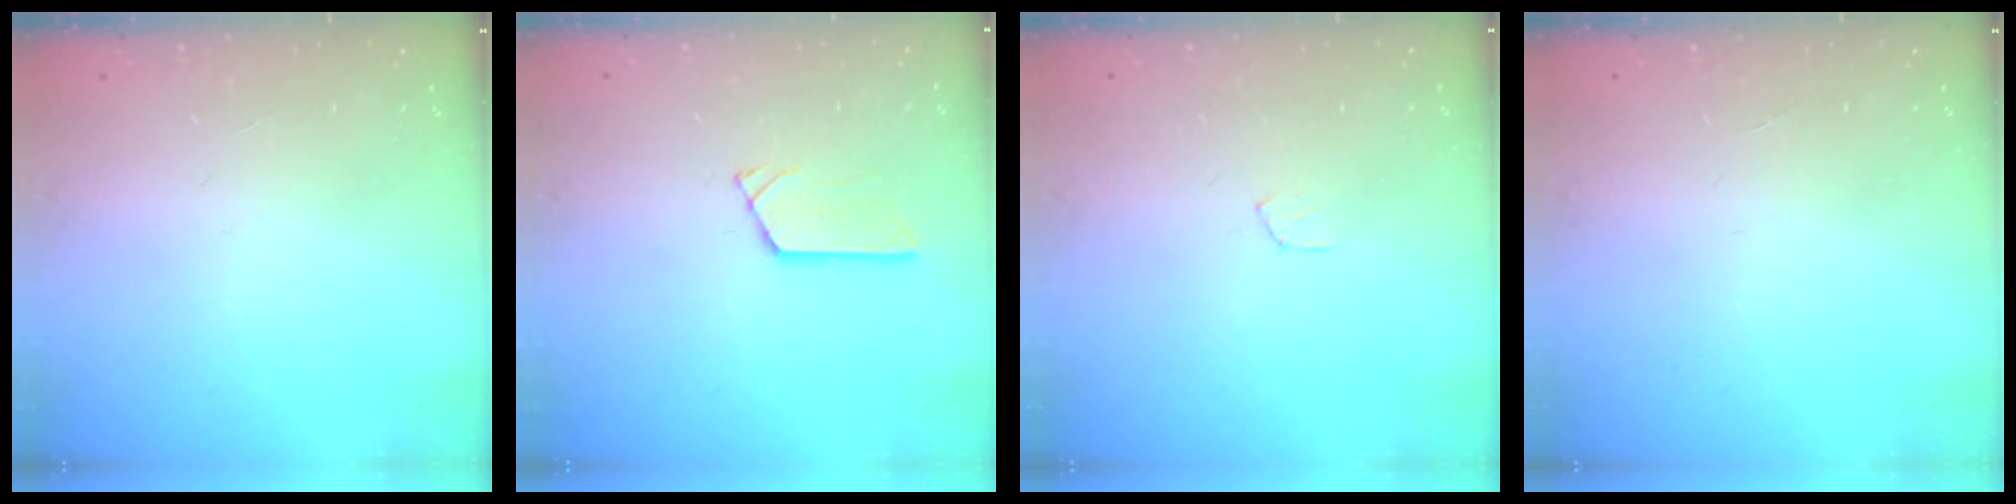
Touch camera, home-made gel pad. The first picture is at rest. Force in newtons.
{"total": 3.0, "press": 3.0, "slide": 0.3}
{"total": 3.3, "press": 3.3, "slide": 0.3}
{"total": 0.0}